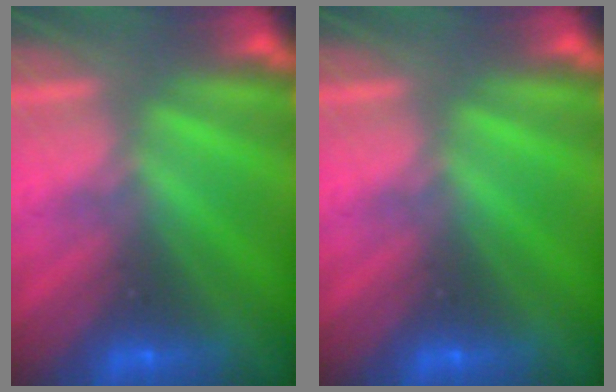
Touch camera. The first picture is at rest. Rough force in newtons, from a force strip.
{"total": 0.0}